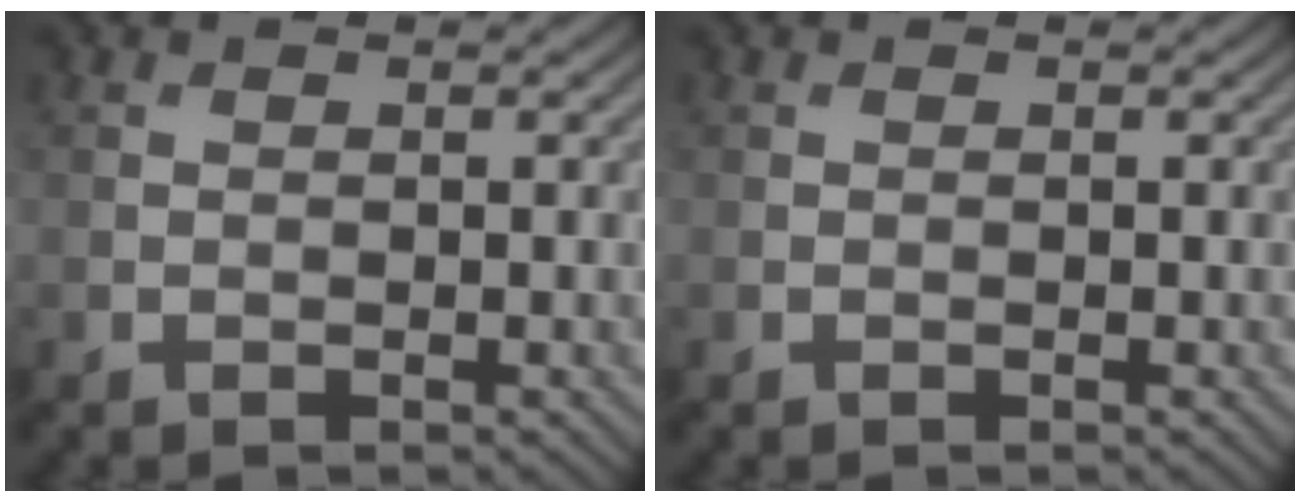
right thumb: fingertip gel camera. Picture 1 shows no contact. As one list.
[{"total": 0.0}]